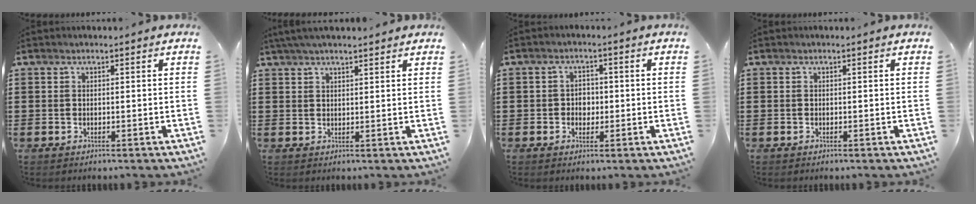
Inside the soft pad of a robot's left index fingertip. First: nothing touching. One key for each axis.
{"total": 2.8, "fx": 2.4, "fy": 0.2, "fz": 1.4, "tx": -0.032, "ty": 0.004, "tz": 0.046}
{"total": 2.3, "fx": -0.4, "fy": 2.0, "fz": 1.0, "tx": -0.026, "ty": 0.007, "tz": -0.011}
{"total": 0.0}